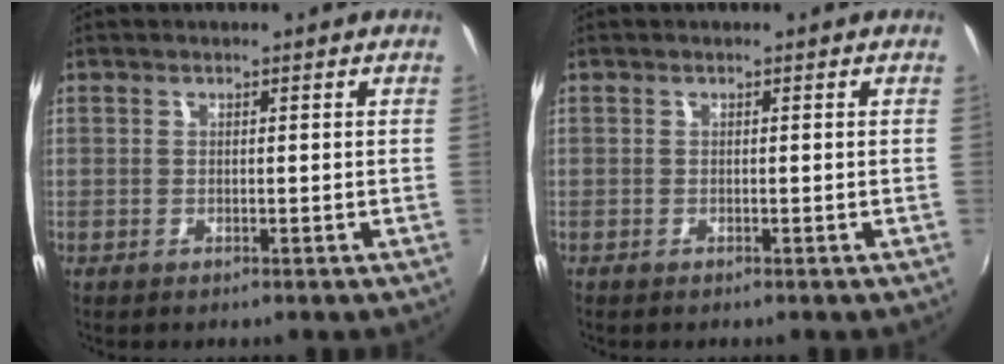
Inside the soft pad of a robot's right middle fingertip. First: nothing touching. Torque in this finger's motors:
{"motor_torque": [-0.07, -0.08, -0.02, -0.01]}